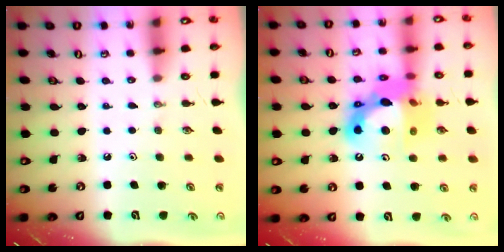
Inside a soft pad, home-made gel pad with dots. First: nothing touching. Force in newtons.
{"total": 18.0, "press": 17.9, "slide": 1.5}